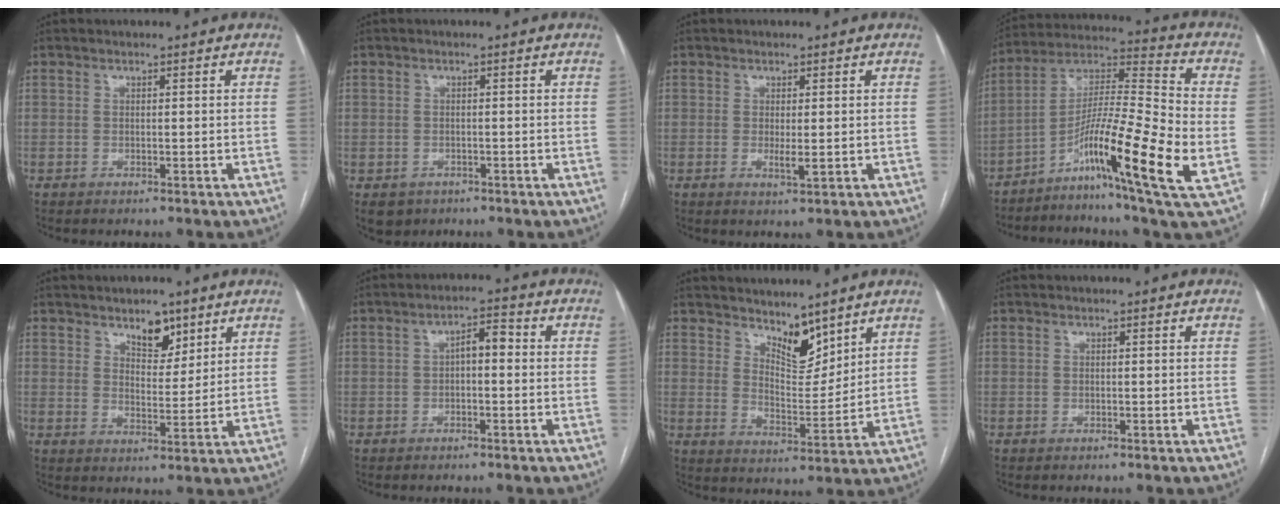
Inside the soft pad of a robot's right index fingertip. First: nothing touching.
{"total": 3.7, "force": [-2.0, 3.1, 0.5], "torque": [-0.003, 0.001, -0.026]}
{"total": 2.0, "force": [-0.1, 0.4, 1.9], "torque": [-0.036, -0.005, 0.004]}
{"total": 19.6, "force": [-6.2, 0.6, 18.6], "torque": [-0.333, -0.007, -0.111]}
{"total": 5.2, "force": [3.7, 2.5, 2.8], "torque": [-0.039, -0.004, 0.063]}
{"total": 3.5, "force": [-0.1, 1.3, 3.3], "torque": [-0.053, 0.019, -0.002]}
{"total": 6.6, "force": [5.5, 2.3, 2.9], "torque": [-0.047, -0.008, 0.105]}
{"total": 0.0}